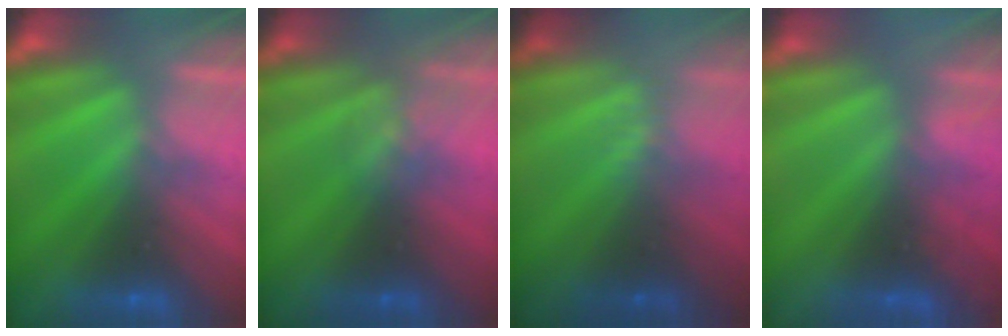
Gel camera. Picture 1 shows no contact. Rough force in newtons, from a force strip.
{"total": 2.6}
{"total": 2.4}
{"total": 4.2}